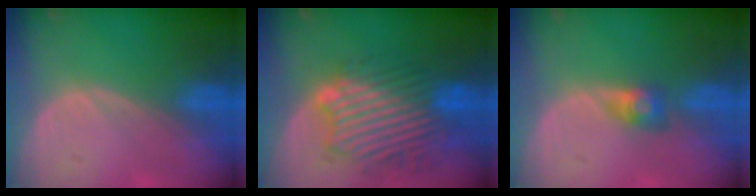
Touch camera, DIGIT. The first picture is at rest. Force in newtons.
{"total": 11.1, "press": 10.3, "slide": 4.0}
{"total": 2.9, "press": 2.4, "slide": 1.5}